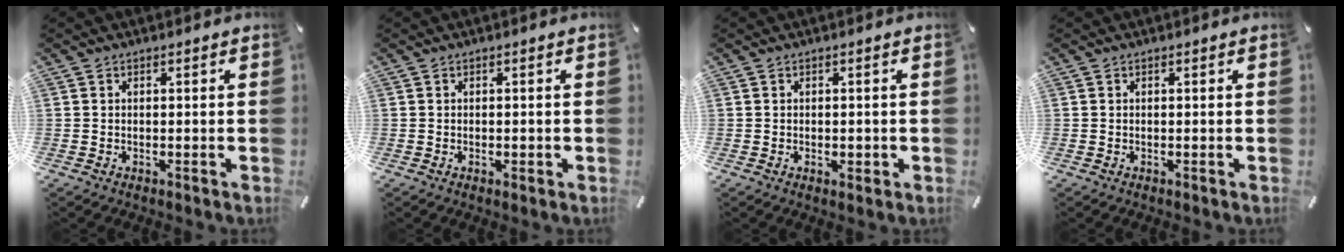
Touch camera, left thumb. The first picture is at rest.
{"total": 1.0, "force": [-0.3, 0.4, 0.9], "torque": [-0.015, -0.001, -0.005]}
{"total": 1.6, "force": [-0.4, 0.8, 1.3], "torque": [-0.024, 0.001, -0.006]}
{"total": 0.0}